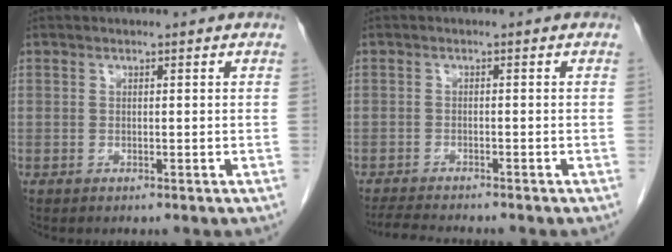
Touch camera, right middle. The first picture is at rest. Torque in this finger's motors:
{"motor_torque": [0.27, -0.24, 0.00, -0.01]}